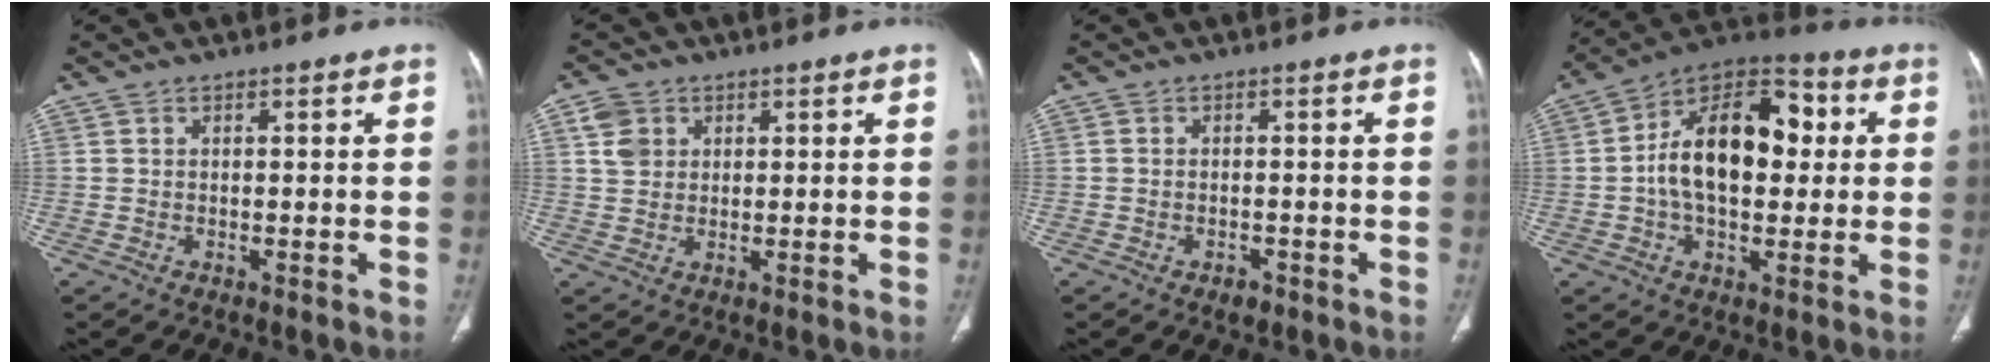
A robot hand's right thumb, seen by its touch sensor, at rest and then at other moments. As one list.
[{"total": 4.6, "force": [1.8, 3.8, 2.0], "torque": [-0.024, -0.002, 0.038]}, {"total": 2.4, "force": [-1.4, 1.6, 1.2], "torque": [-0.012, 0.007, -0.014]}, {"total": 19.0, "force": [1.7, 11.4, 15.1], "torque": [-0.217, 0.031, 0.020]}]